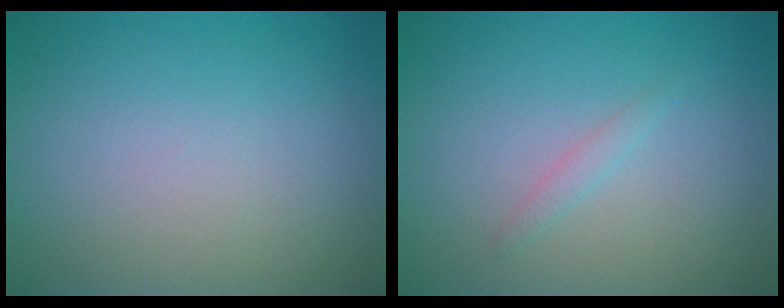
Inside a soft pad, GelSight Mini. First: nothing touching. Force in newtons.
{"total": 0.8, "press": 0.8, "slide": 0.1}